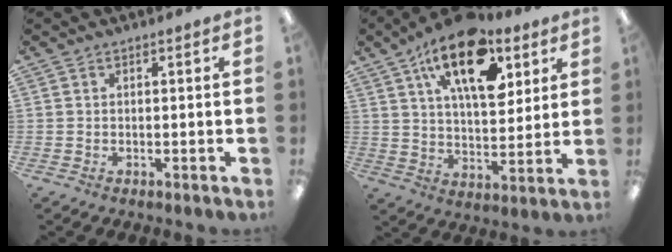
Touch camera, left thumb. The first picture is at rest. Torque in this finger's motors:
{"motor_torque": [1.61, 1.70, 1.39, -1.38, 0.22]}